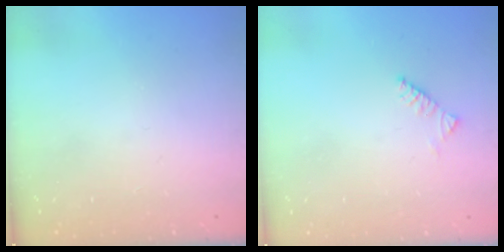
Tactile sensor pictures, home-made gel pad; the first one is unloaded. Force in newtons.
{"total": 2.9, "press": 2.9, "slide": 0.5}